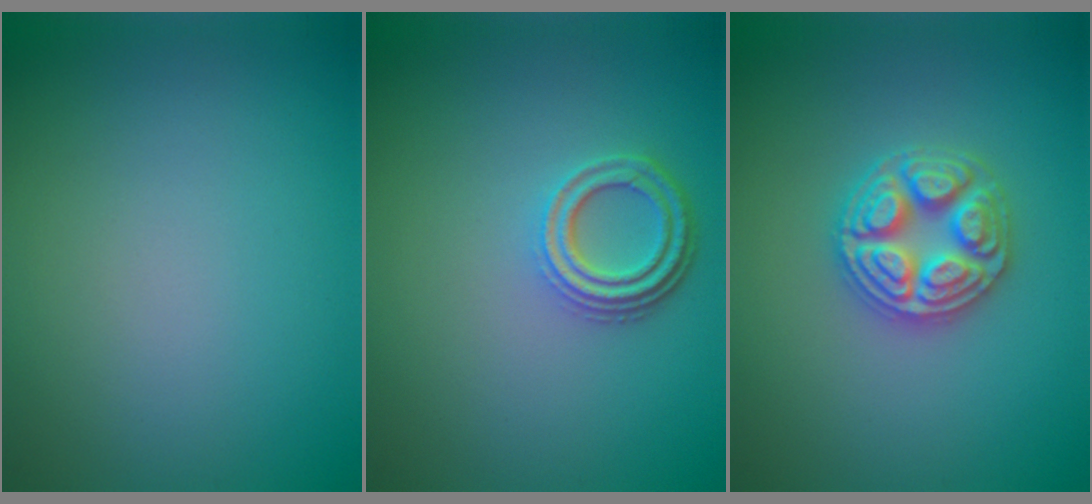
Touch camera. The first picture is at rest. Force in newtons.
{"total": 3.4, "press": 2.7, "slide": 2.1}
{"total": 4.9, "press": 4.9, "slide": 0.6}